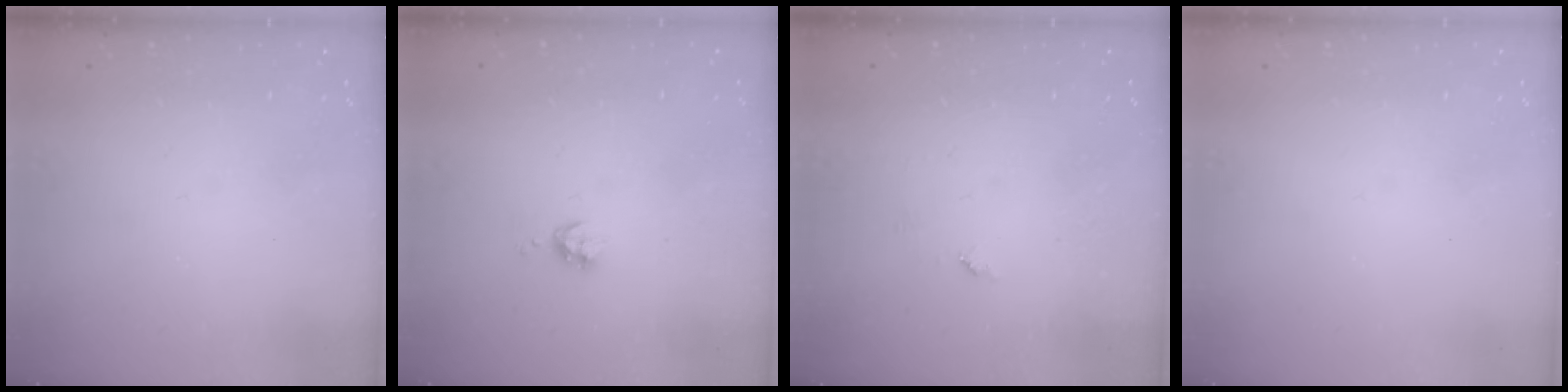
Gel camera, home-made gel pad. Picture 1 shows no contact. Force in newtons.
{"total": 5.4, "press": 5.3, "slide": 0.7}
{"total": 4.3, "press": 4.3, "slide": 0.5}
{"total": 0.0}